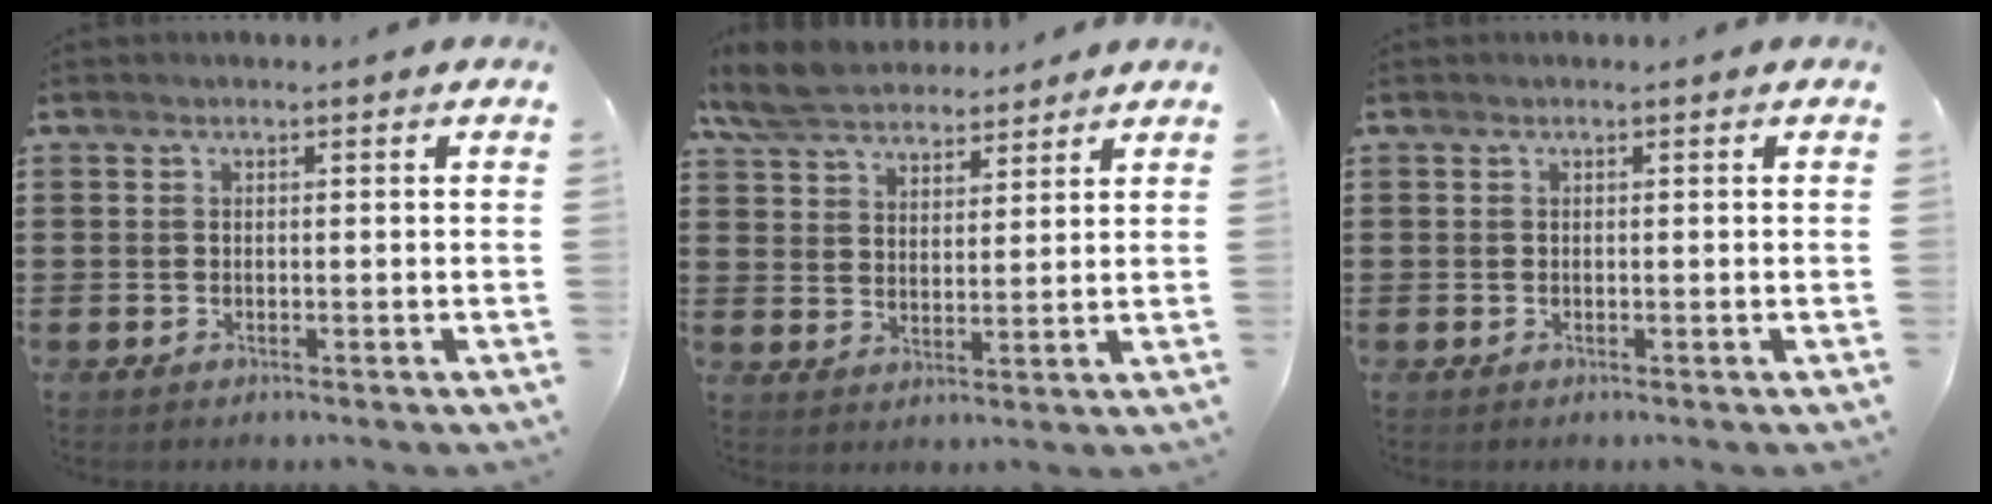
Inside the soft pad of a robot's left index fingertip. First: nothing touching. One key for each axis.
{"total": 7.4, "fx": 6.6, "fy": 2.3, "fz": 2.4, "tx": -0.072, "ty": -0.011, "tz": 0.124}
{"total": 0.0}